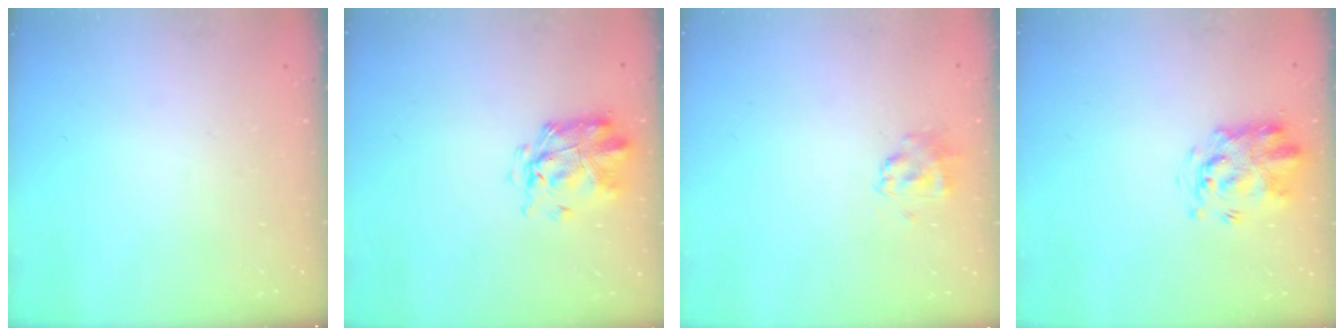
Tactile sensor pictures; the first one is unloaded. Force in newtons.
{"total": 3.0, "press": 2.8, "slide": 1.0}
{"total": 1.5, "press": 1.3, "slide": 0.6}
{"total": 3.4, "press": 3.3, "slide": 0.7}